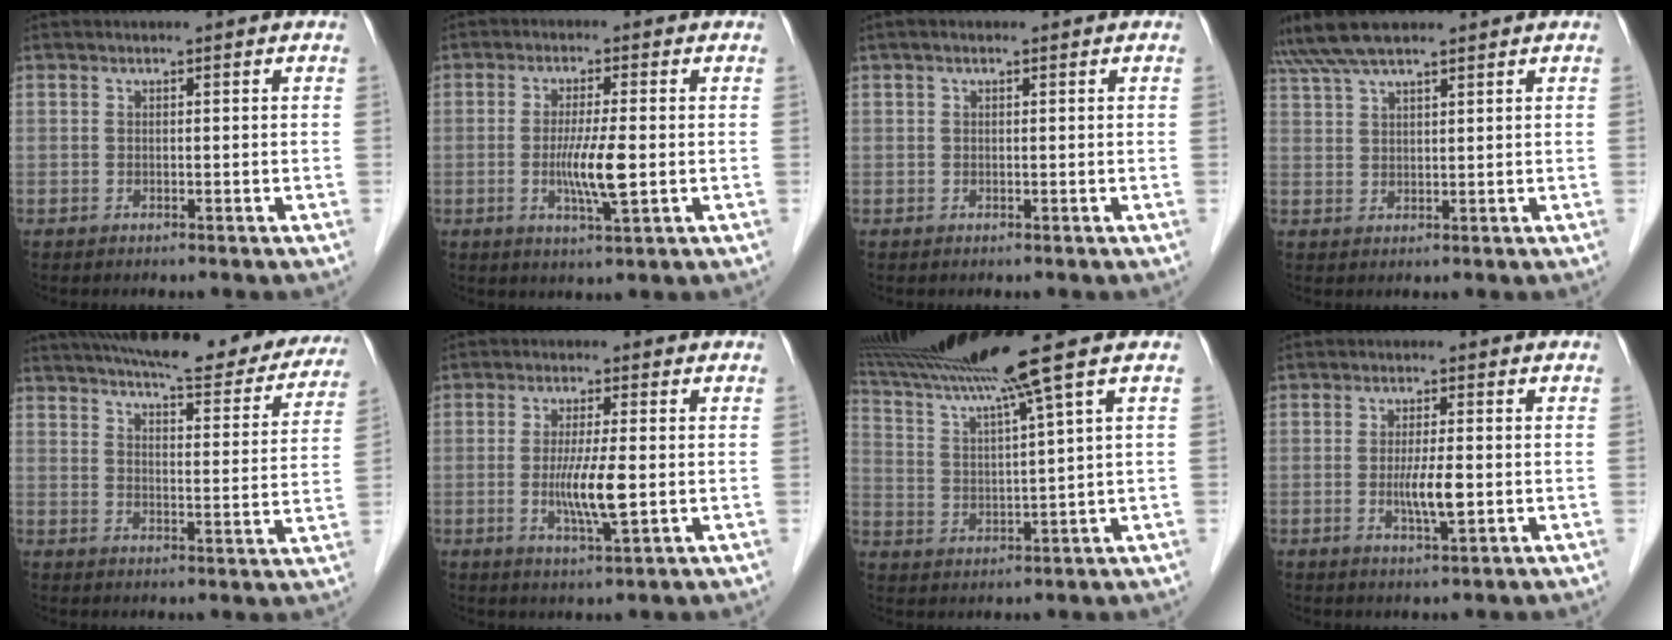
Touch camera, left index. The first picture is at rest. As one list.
[{"total": 6.0, "force": [-0.9, 0.1, 5.9], "torque": [-0.114, -0.017, -0.017]}, {"total": 1.3, "force": [0.7, 0.4, 1.0], "torque": [-0.022, 0.017, 0.011]}, {"total": 7.1, "force": [5.9, 1.1, 3.8], "torque": [-0.073, 0.036, 0.110]}, {"total": 25.5, "force": [22.0, 5.2, 11.8], "torque": [-0.177, -0.018, 0.271]}, {"total": 6.2, "force": [-0.7, 0.2, 6.2], "torque": [-0.120, -0.019, -0.015]}, {"total": 13.7, "force": [10.6, -2.9, 8.2], "torque": [-0.144, -0.003, 0.179]}, {"total": 4.2, "force": [-0.7, 0.4, 4.2], "torque": [-0.079, -0.011, -0.012]}]